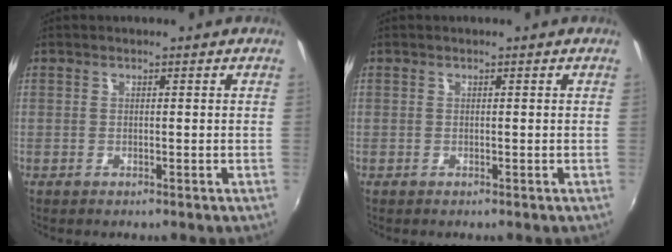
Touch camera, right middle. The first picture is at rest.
{"total": 0.0}